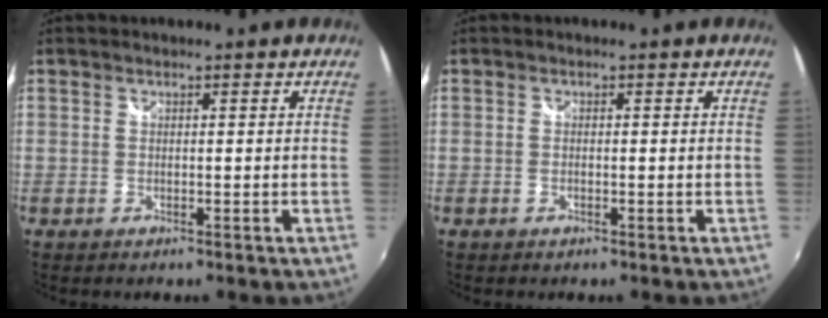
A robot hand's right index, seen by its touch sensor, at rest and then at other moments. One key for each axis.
{"total": 0.7, "fx": -0.2, "fy": 0.3, "fz": 0.6, "tx": -0.014, "ty": 0.000, "tz": -0.006}